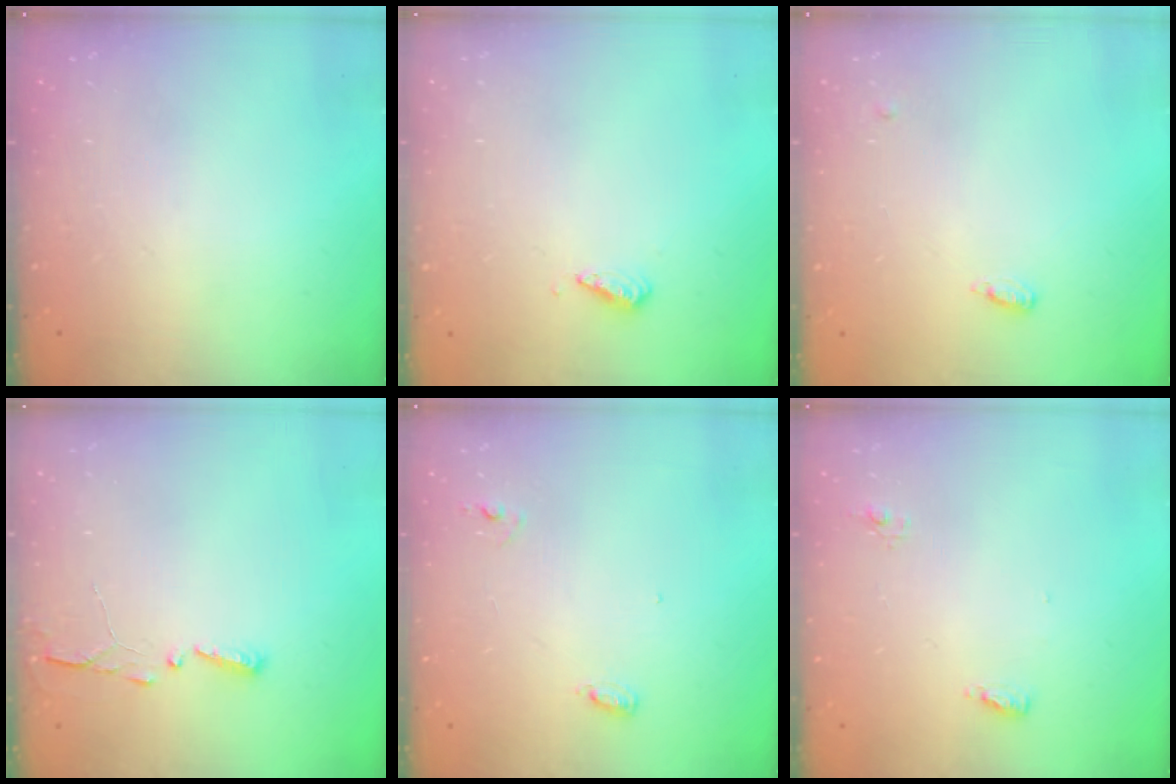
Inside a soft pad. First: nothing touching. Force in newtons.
{"total": 2.8, "press": 2.8, "slide": 0.7}
{"total": 4.0, "press": 3.9, "slide": 0.7}
{"total": 2.9, "press": 2.9, "slide": 0.4}
{"total": 5.0, "press": 5.0, "slide": 0.4}
{"total": 4.7, "press": 4.5, "slide": 1.1}